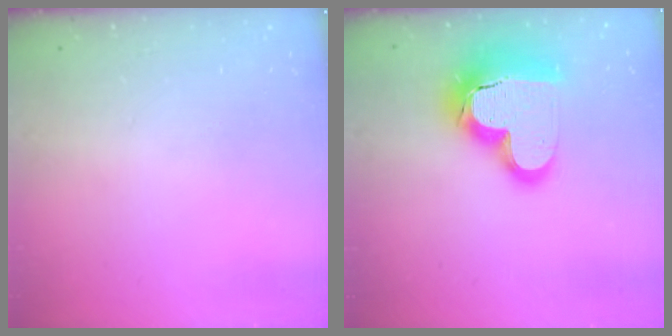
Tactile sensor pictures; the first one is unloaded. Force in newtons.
{"total": 21.2, "press": 21.1, "slide": 1.7}